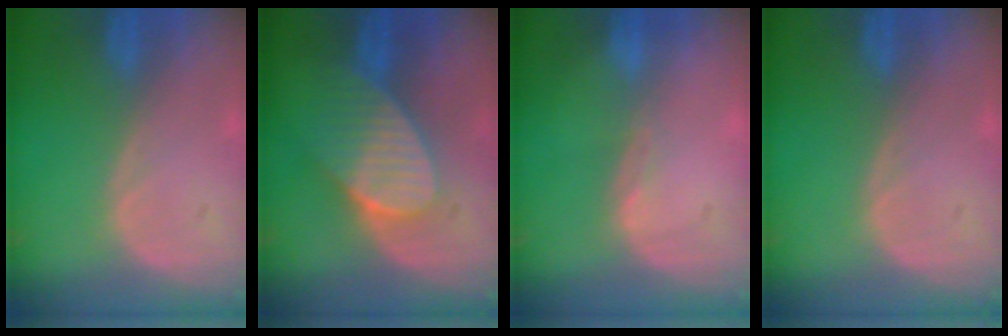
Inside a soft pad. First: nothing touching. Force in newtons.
{"total": 7.0, "press": 6.9, "slide": 1.2}
{"total": 1.0, "press": 0.7, "slide": 0.7}
{"total": 0.0}